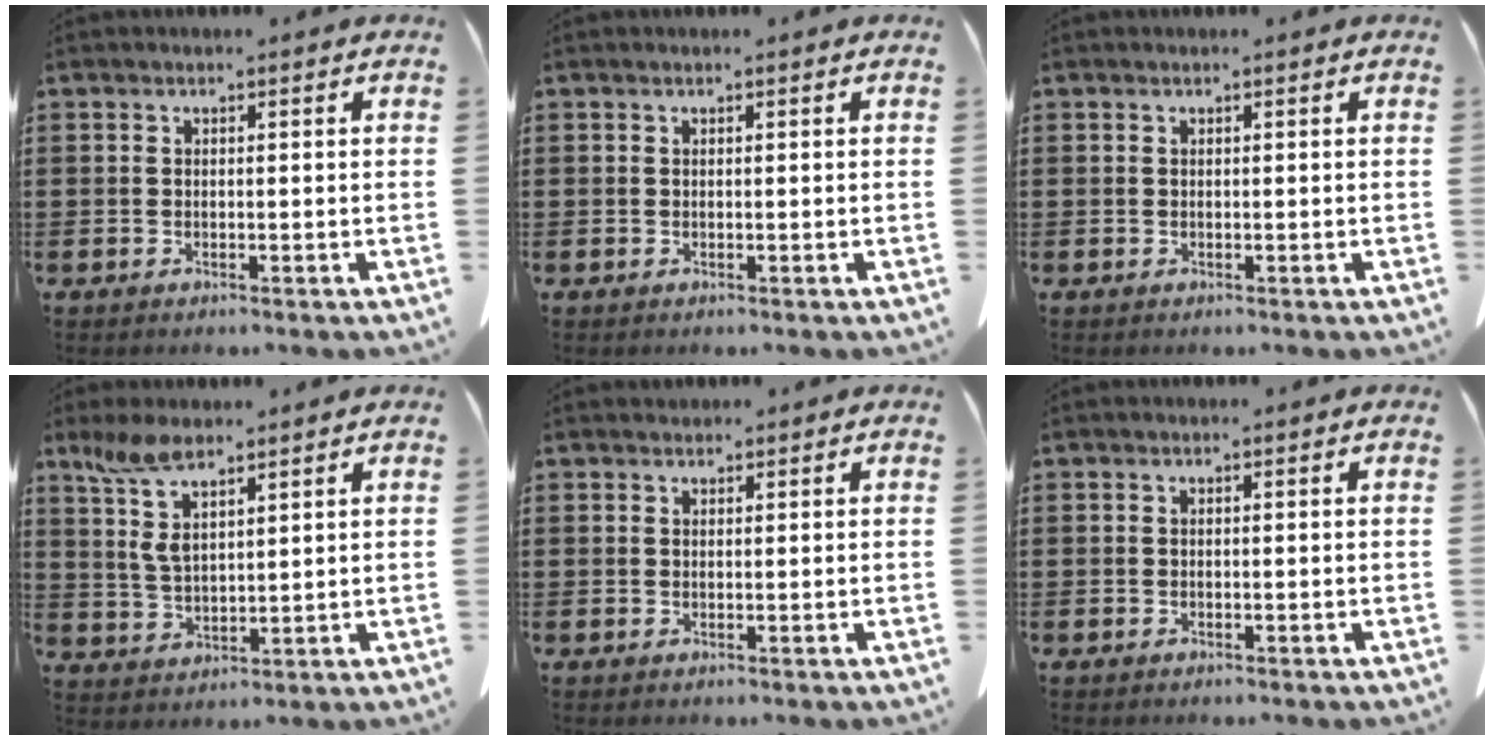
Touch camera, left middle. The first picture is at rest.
{"total": 0.0}
{"total": 0.0}
{"total": 7.2, "force": [4.3, 2.6, 5.2], "torque": [-0.135, -0.011, 0.070]}
{"total": 0.7, "force": [0.7, 0.3, -0.1], "torque": [-0.001, -0.001, 0.013]}
{"total": 0.0}